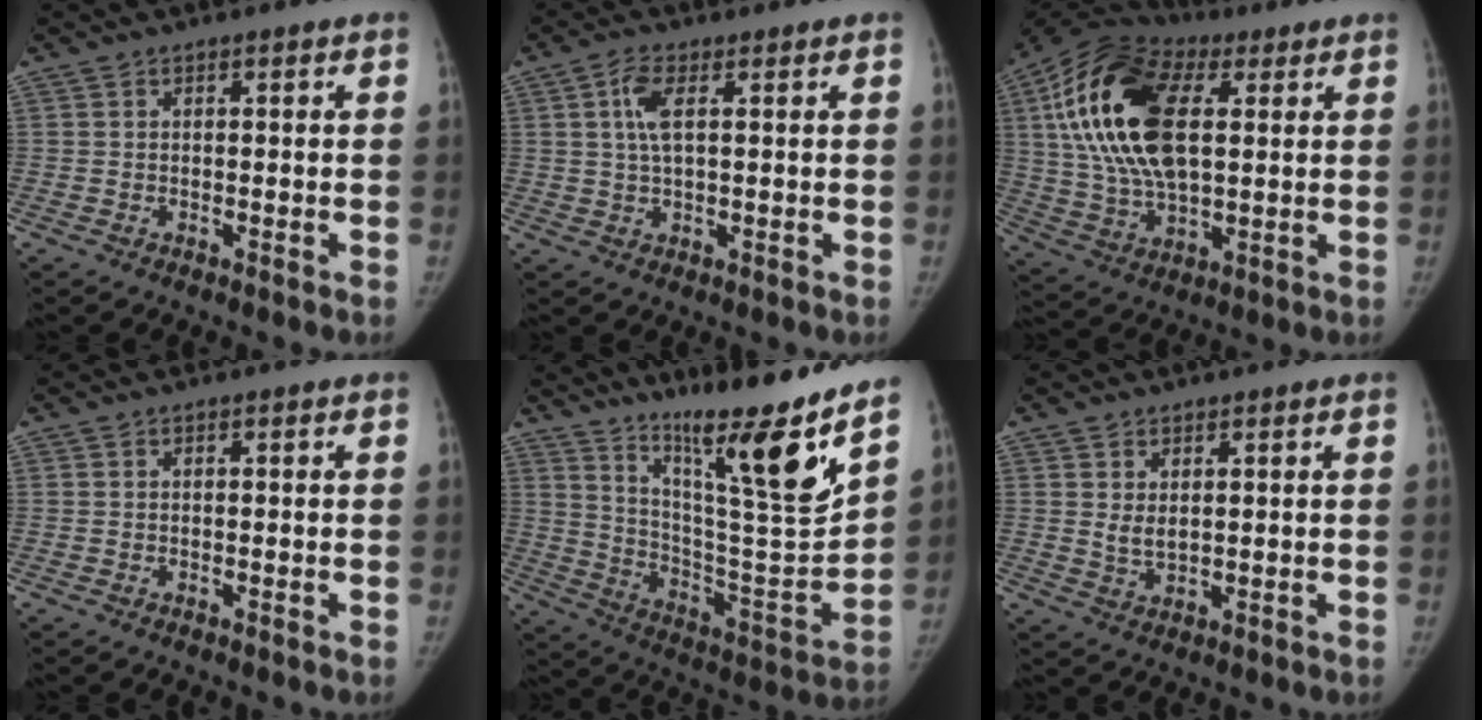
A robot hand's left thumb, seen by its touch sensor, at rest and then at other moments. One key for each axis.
{"total": 4.7, "fx": 1.3, "fy": 1.9, "fz": 4.1, "tx": -0.089, "ty": 0.004, "tz": 0.023}
{"total": 22.7, "fx": 5.2, "fy": 12.1, "fz": 18.5, "tx": -0.355, "ty": 0.000, "tz": 0.084}
{"total": 0.0}
{"total": 21.0, "fx": 15.1, "fy": 0.9, "fz": 14.6, "tx": -0.192, "ty": -0.094, "tz": 0.264}
{"total": 2.6, "fx": 0.9, "fy": 1.4, "fz": 2.0, "tx": -0.029, "ty": -0.016, "tz": 0.022}